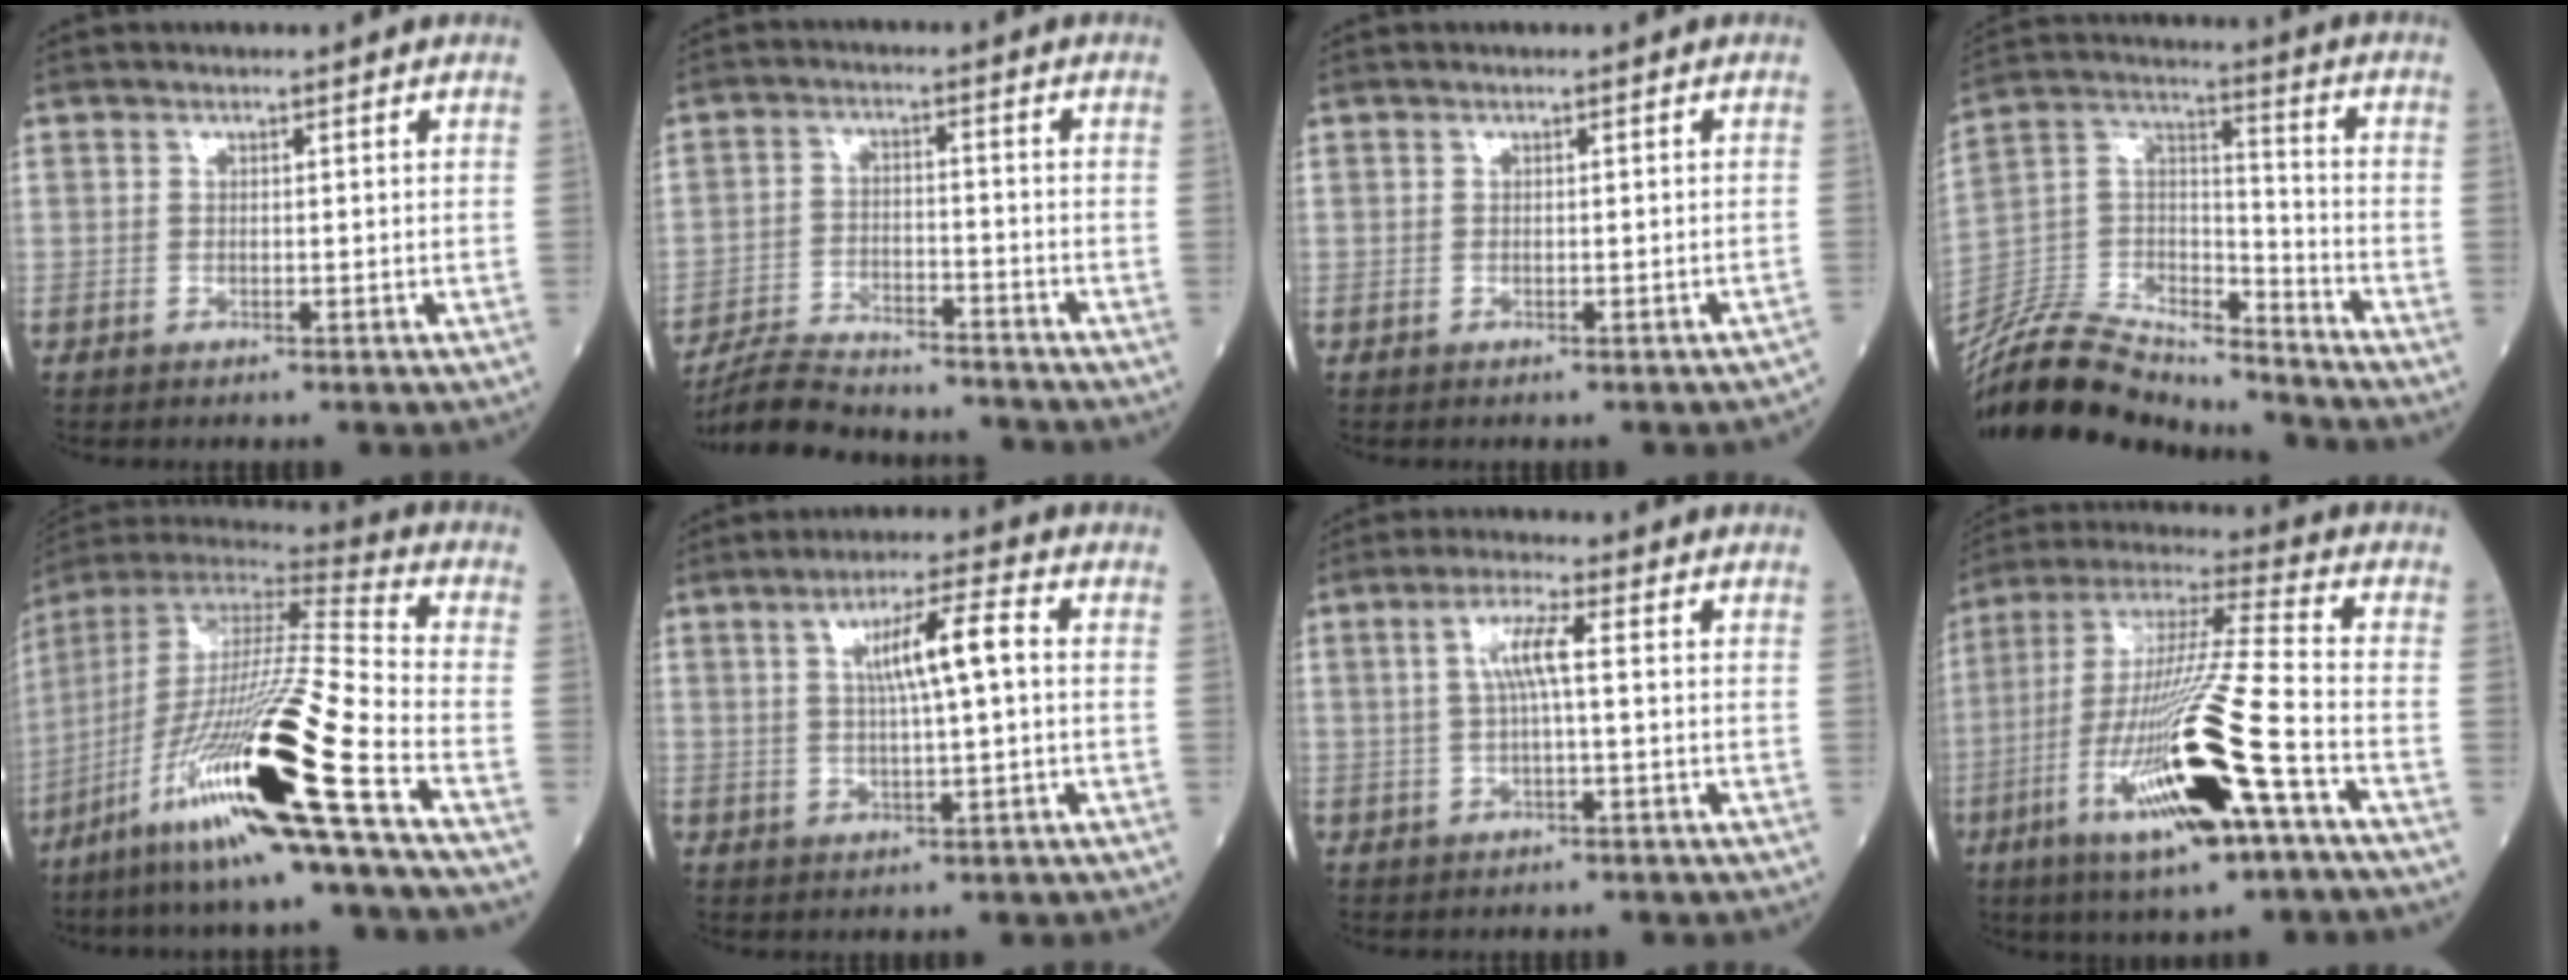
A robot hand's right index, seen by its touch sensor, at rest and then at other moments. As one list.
[{"total": 12.4, "force": [-11.8, 1.6, 3.5], "torque": [-0.060, 0.007, -0.192]}, {"total": 1.6, "force": [-1.4, 0.2, 0.7], "torque": [-0.005, 0.003, -0.015]}, {"total": 21.4, "force": [-20.4, 3.2, 5.8], "torque": [-0.130, 0.019, -0.356]}, {"total": 25.3, "force": [-11.7, -0.8, 22.4], "torque": [-0.434, -0.055, -0.226]}, {"total": 7.3, "force": [1.3, 0.4, 7.1], "torque": [-0.122, 0.010, 0.021]}, {"total": 4.6, "force": [0.6, 0.3, 4.5], "torque": [-0.090, 0.013, 0.012]}, {"total": 21.2, "force": [-7.8, 1.2, 19.7], "torque": [-0.398, -0.029, -0.144]}]